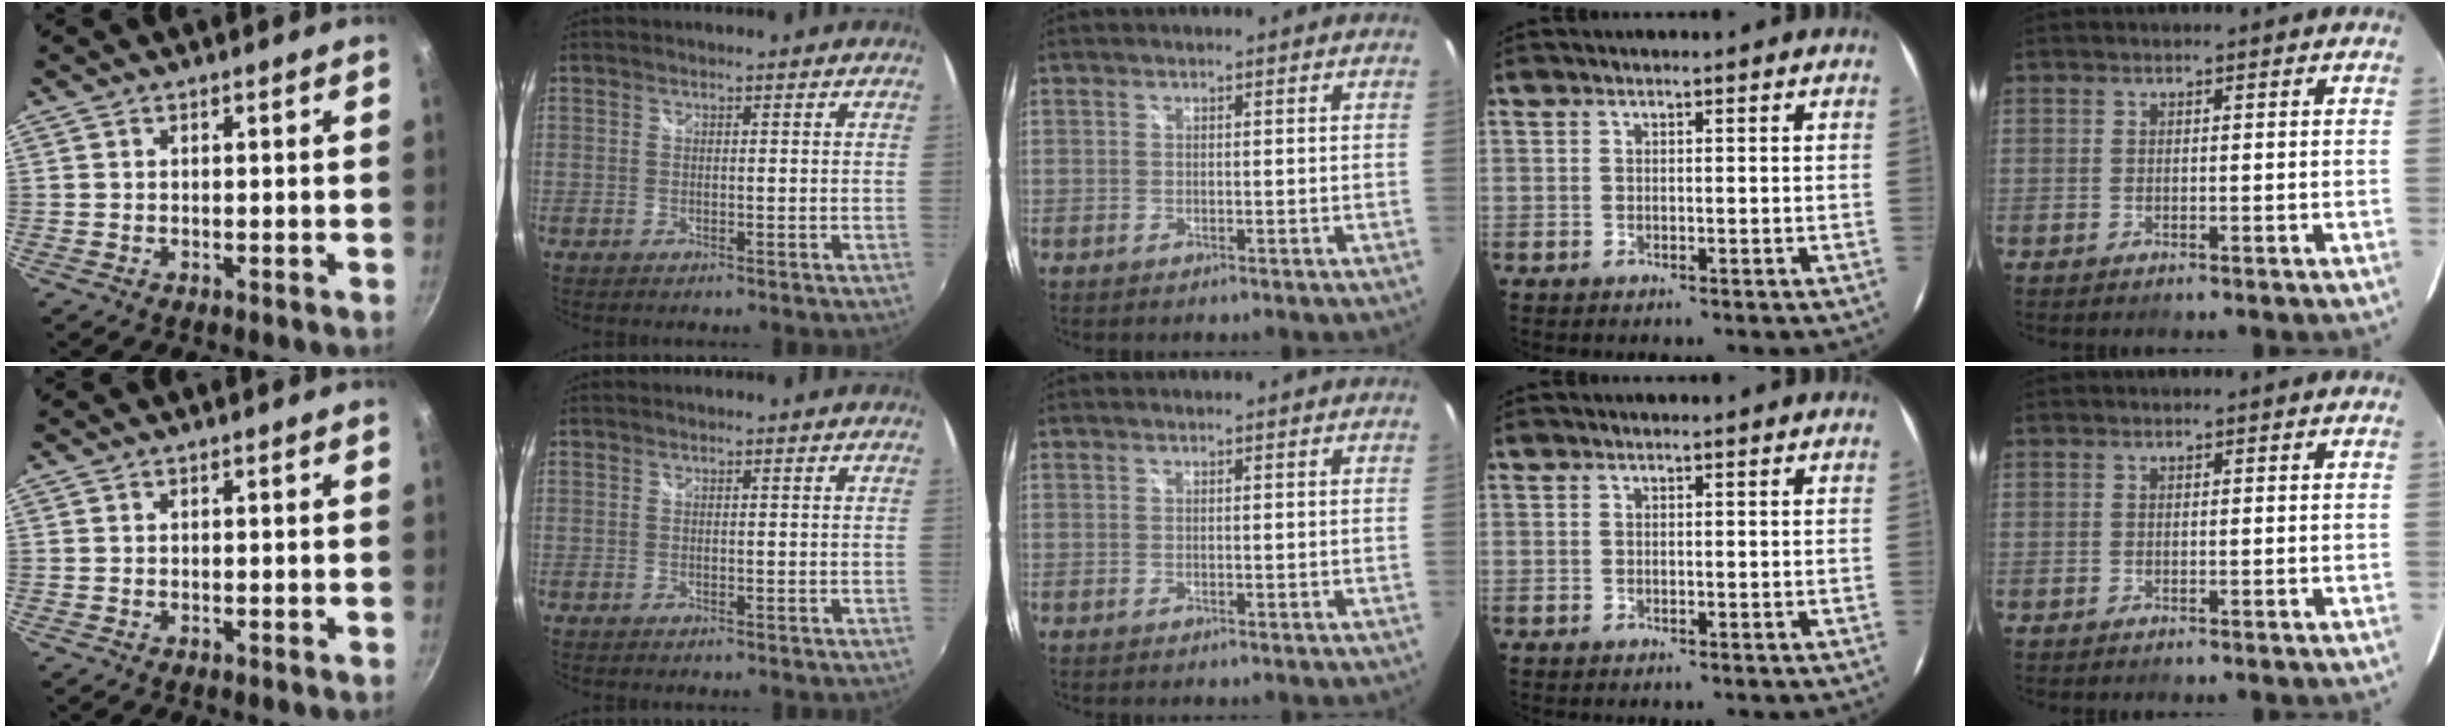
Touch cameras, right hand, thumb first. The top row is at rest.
{}